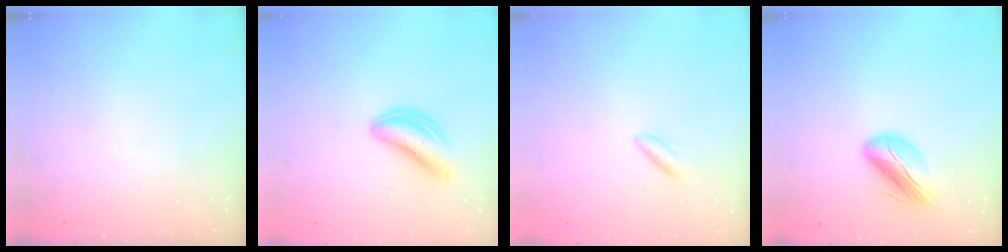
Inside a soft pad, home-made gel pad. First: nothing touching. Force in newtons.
{"total": 5.1, "press": 5.0, "slide": 1.0}
{"total": 2.8, "press": 2.6, "slide": 1.3}
{"total": 10.8, "press": 10.5, "slide": 2.6}